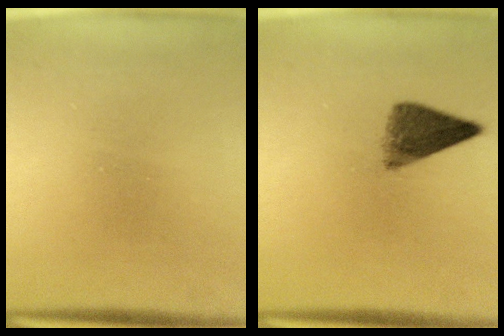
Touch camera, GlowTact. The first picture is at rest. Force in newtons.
{"total": 5.3}